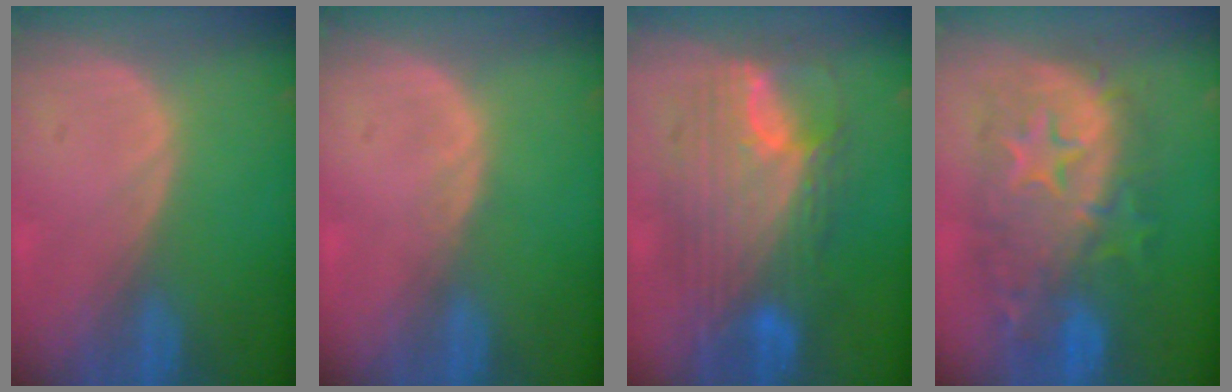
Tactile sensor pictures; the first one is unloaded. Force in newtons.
{"total": 0.7, "press": 0.6, "slide": 0.2}
{"total": 11.9, "press": 11.9, "slide": 1.1}
{"total": 12.5, "press": 12.5, "slide": 1.1}